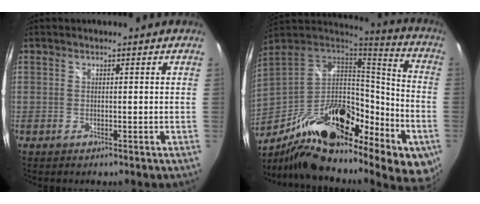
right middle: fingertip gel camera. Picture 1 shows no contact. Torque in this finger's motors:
{"motor_torque": [1.15, -0.99, 0.72, 0.21]}